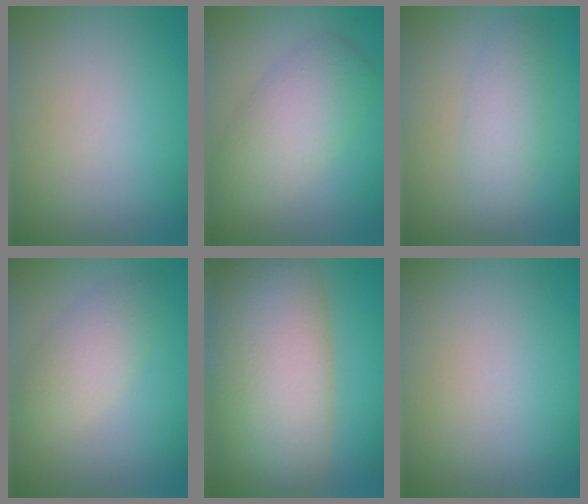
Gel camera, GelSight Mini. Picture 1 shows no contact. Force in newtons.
{"total": 5.5, "press": 5.5, "slide": 0.1}
{"total": 3.0, "press": 3.0, "slide": 0.2}
{"total": 3.5, "press": 3.5, "slide": 0.1}
{"total": 13.1, "press": 13.1, "slide": 0.5}
{"total": 0.0}